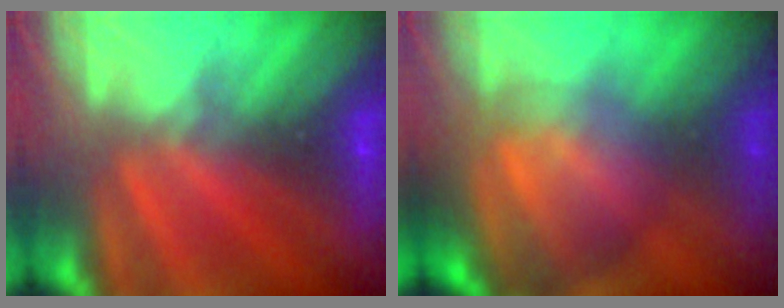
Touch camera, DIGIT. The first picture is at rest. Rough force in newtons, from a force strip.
{"total": 8.4}